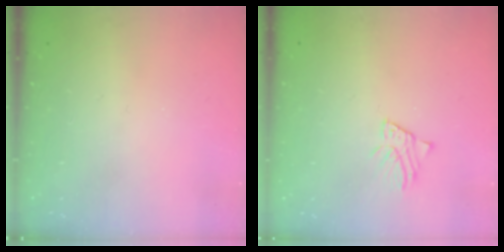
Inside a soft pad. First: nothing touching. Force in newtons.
{"total": 2.2, "press": 2.2, "slide": 0.1}